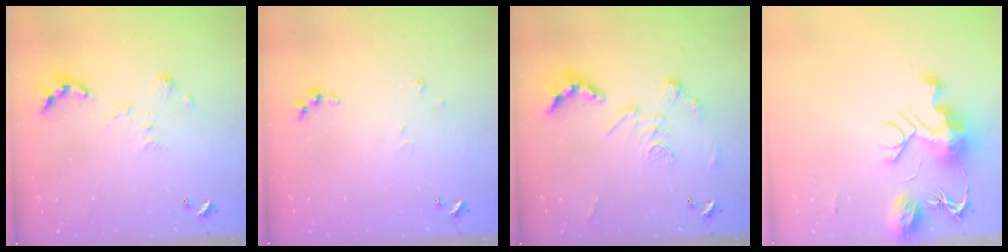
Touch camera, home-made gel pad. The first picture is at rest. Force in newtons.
{"total": 5.1, "press": 5.0, "slide": 0.8}
{"total": 2.9, "press": 2.3, "slide": 1.7}
{"total": 13.2, "press": 13.2, "slide": 1.1}